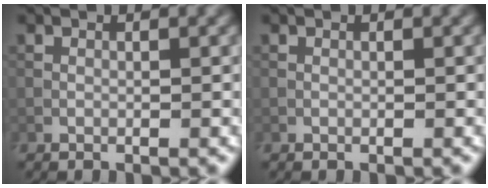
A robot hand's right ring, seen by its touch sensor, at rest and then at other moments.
{"total": 0.0}